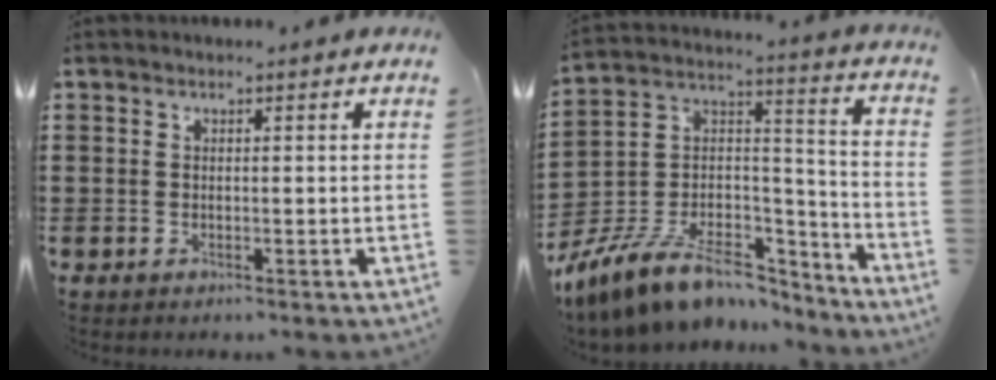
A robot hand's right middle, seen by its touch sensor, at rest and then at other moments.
{"total": 11.4, "force": [-8.8, 4.1, 5.9], "torque": [-0.133, 0.010, -0.166]}